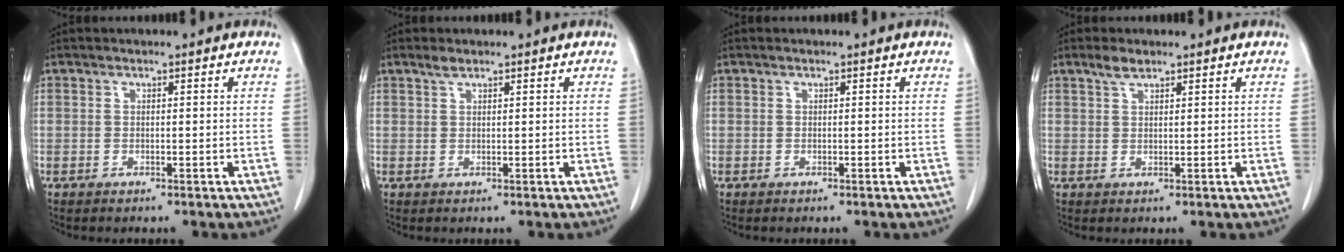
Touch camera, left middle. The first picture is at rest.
{"total": 1.1, "force": [0.9, 0.2, 0.6], "torque": [-0.017, 0.003, 0.021]}
{"total": 0.0}
{"total": 2.2, "force": [1.7, 0.6, 1.2], "torque": [-0.029, 0.004, 0.034]}